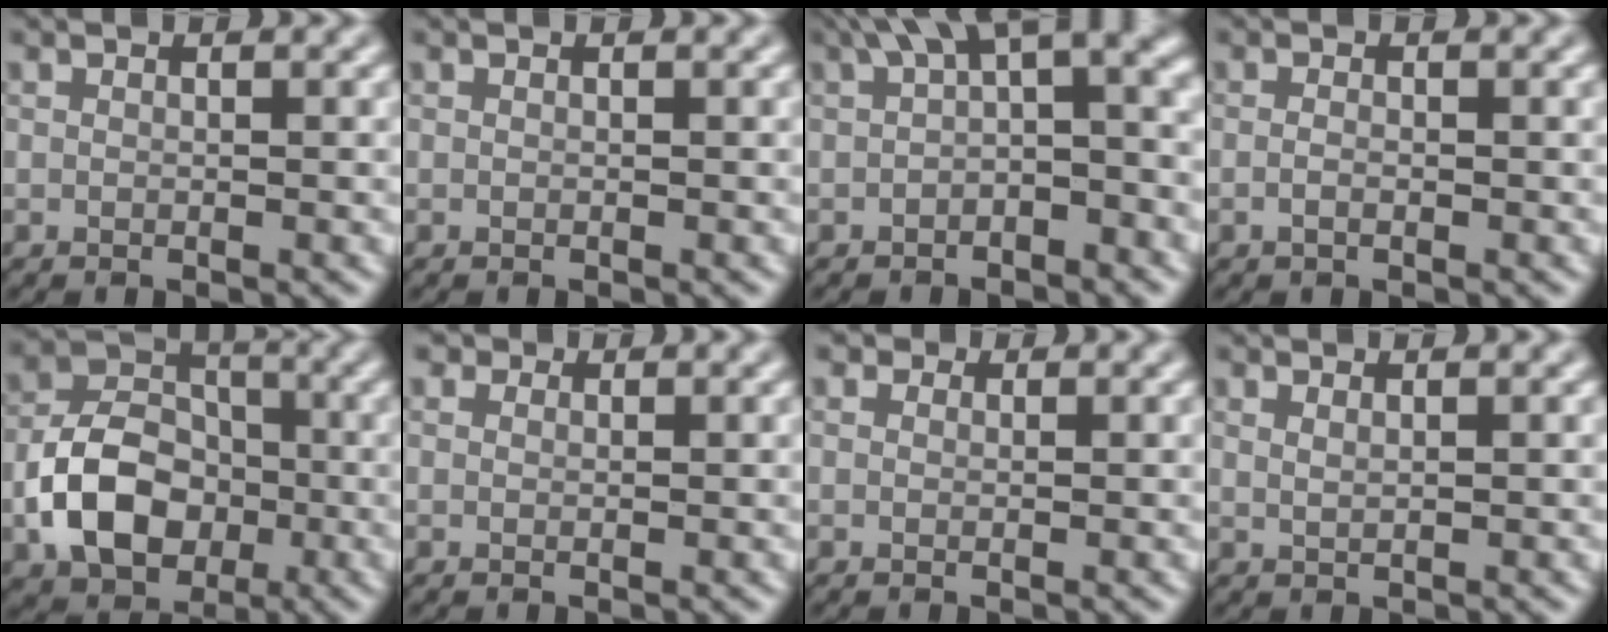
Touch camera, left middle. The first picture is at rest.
{"total": 0.0}
{"total": 6.9, "force": [1.5, 2.9, 6.0], "torque": [-0.078, 0.018, 0.011]}
{"total": 0.8, "force": [-0.3, 0.4, 0.7], "torque": [-0.016, -0.002, -0.007]}
{"total": 7.5, "force": [-2.2, 5.4, 4.8], "torque": [-0.086, 0.002, -0.044]}
{"total": 0.9, "force": [0.6, 0.6, 0.2], "torque": [-0.002, -0.004, 0.000]}
{"total": 0.8, "force": [0.5, 0.6, 0.2], "torque": [-0.001, -0.004, -0.001]}
{"total": 0.9, "force": [0.6, 0.3, 0.5], "torque": [-0.009, -0.001, 0.010]}